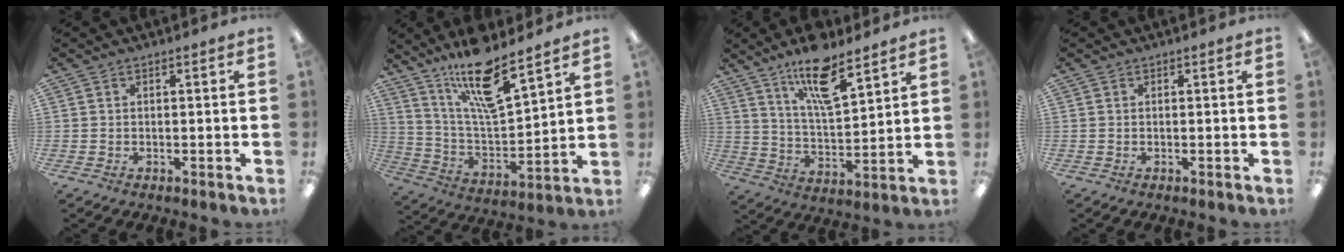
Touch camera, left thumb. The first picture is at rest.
{"total": 16.6, "force": [12.4, 4.2, 10.1], "torque": [-0.182, -0.073, 0.208]}
{"total": 15.0, "force": [10.4, 5.0, 9.6], "torque": [-0.159, -0.046, 0.174]}
{"total": 0.0}